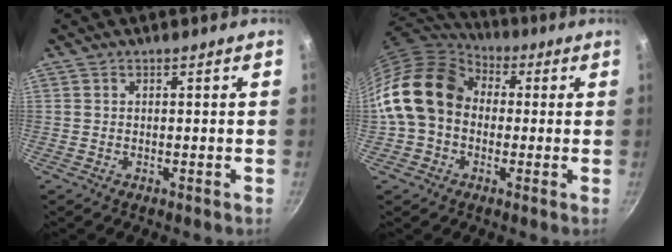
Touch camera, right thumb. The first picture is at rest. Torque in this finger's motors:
{"motor_torque": [1.58, 3.43, 1.16, -1.09, 0.33]}